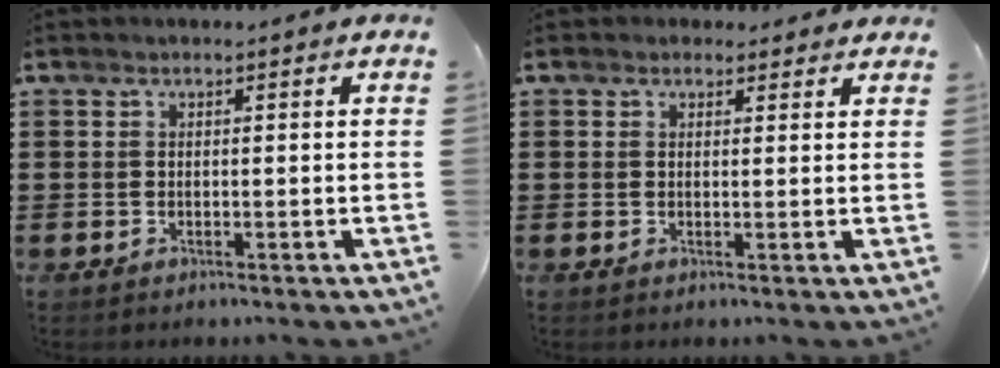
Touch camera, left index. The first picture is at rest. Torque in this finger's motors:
{"motor_torque": [2.14, 0.00, 0.27, 0.00]}